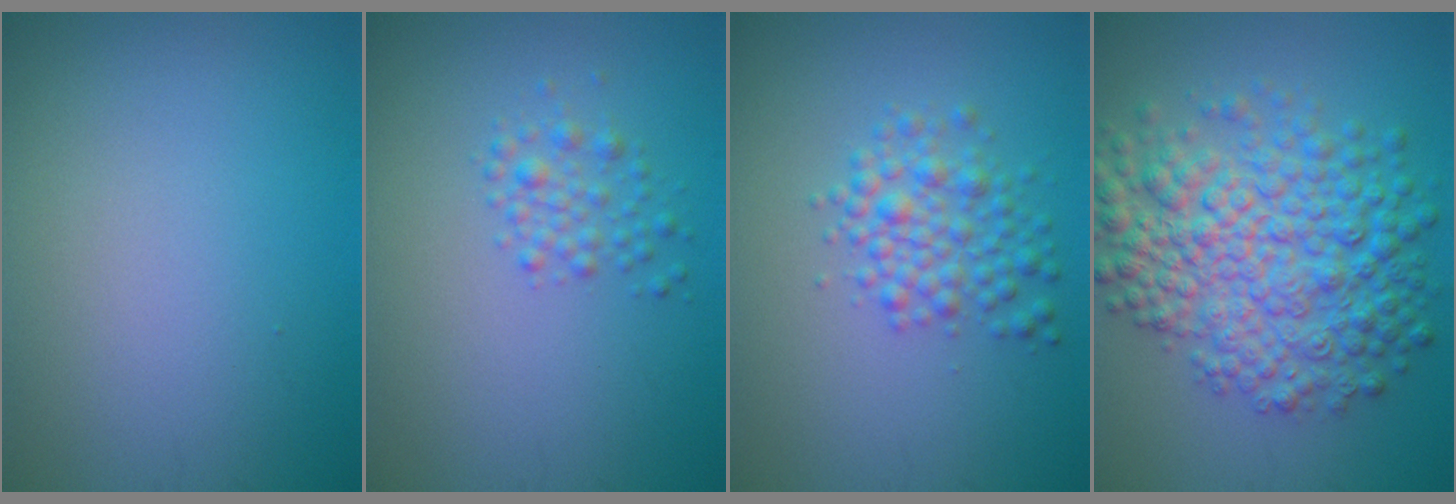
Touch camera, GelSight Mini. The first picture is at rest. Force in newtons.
{"total": 1.8, "press": 1.8, "slide": 0.1}
{"total": 3.3, "press": 3.3, "slide": 0.1}
{"total": 8.7, "press": 8.7, "slide": 0.1}